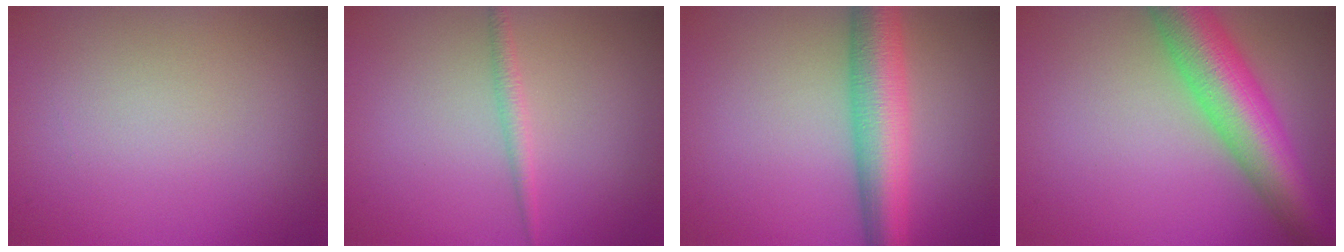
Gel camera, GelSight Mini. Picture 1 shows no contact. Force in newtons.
{"total": 1.3, "press": 1.3, "slide": 0.0}
{"total": 7.0, "press": 7.0, "slide": 0.0}
{"total": 9.0, "press": 9.0, "slide": 0.3}